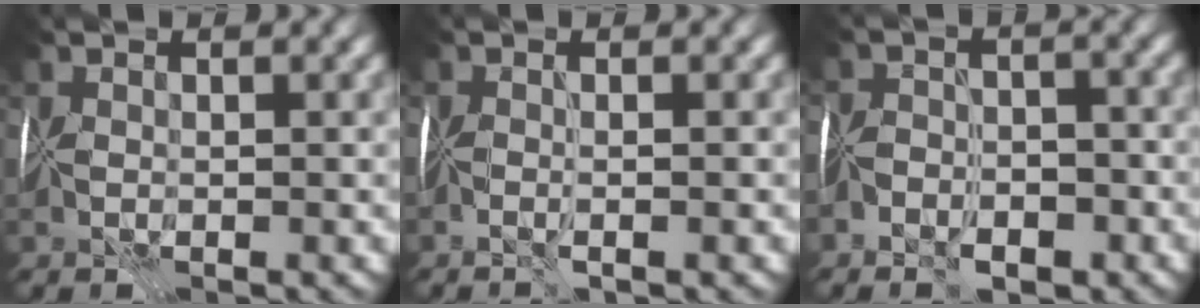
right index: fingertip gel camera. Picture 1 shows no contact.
{"total": 1.0, "force": [-0.6, -0.6, 0.6], "torque": [-0.003, -0.002, -0.014]}
{"total": 4.6, "force": [-3.7, 2.3, 1.4], "torque": [0.003, 0.001, -0.064]}